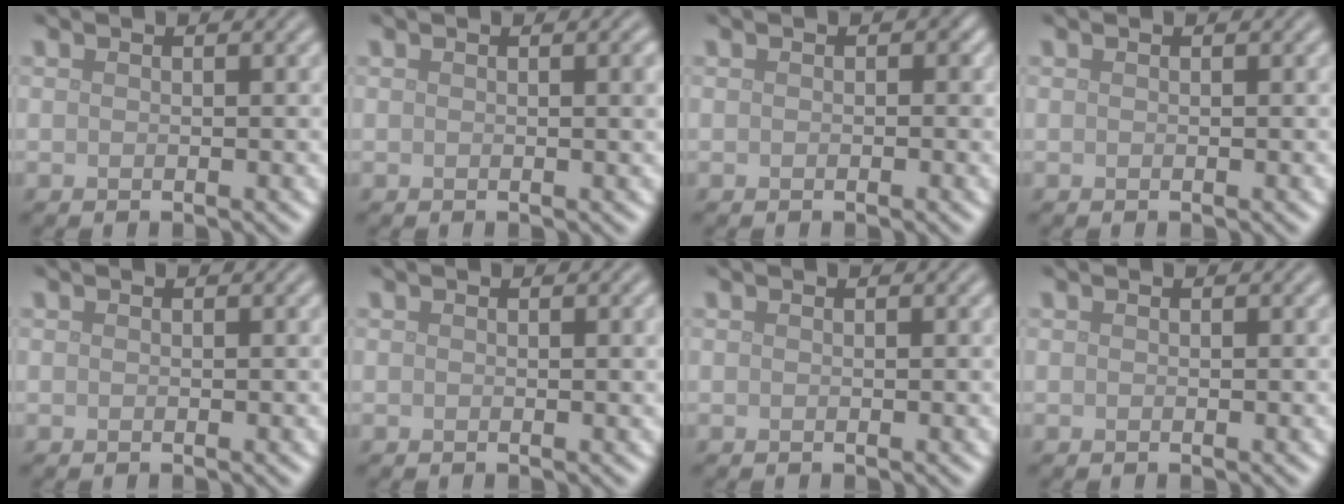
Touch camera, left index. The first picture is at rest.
{"total": 1.1, "force": [0.2, 0.2, 1.1], "torque": [-0.013, 0.002, 0.001]}
{"total": 0.7, "force": [0.0, 0.6, 0.4], "torque": [-0.003, -0.003, -0.002]}
{"total": 0.0}
{"total": 0.0}
{"total": 0.7, "force": [0.1, 0.1, 0.7], "torque": [-0.008, 0.003, 0.002]}
{"total": 0.0}
{"total": 0.0}